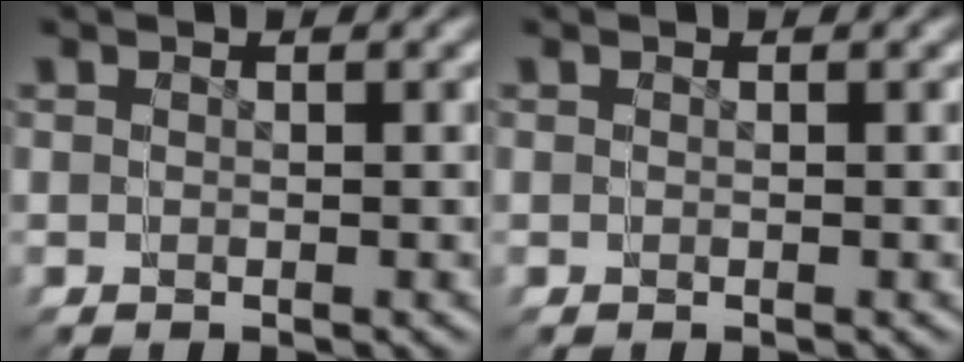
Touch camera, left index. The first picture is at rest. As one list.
[{"total": 0.0}]